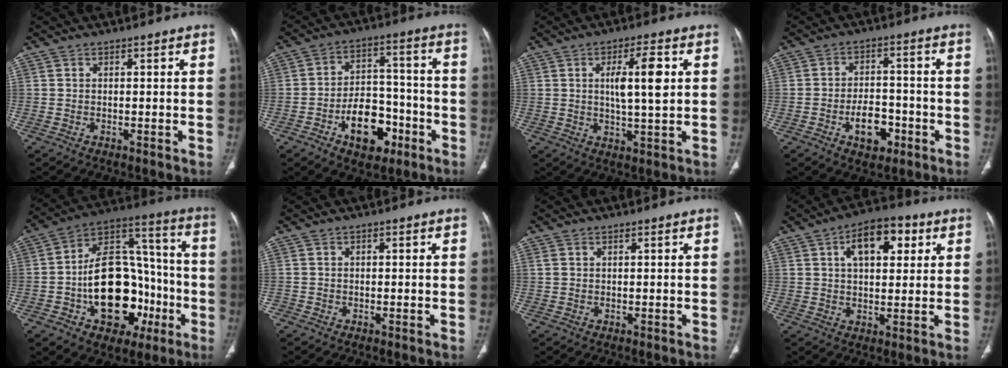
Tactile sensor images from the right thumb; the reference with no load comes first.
{"total": 12.8, "force": [-5.9, 8.0, 8.1], "torque": [-0.093, 0.046, -0.089]}
{"total": 8.4, "force": [1.7, 2.1, 7.9], "torque": [-0.131, -0.005, 0.031]}
{"total": 8.0, "force": [-3.4, 4.8, 5.3], "torque": [-0.062, 0.025, -0.052]}
{"total": 24.8, "force": [-6.2, 15.9, 18.0], "torque": [-0.247, 0.054, -0.083]}
{"total": 0.6, "force": [-0.1, 0.5, 0.2], "torque": [0.005, 0.003, -0.003]}
{"total": 1.1, "force": [0.6, 0.6, 0.8], "torque": [-0.021, 0.009, 0.017]}
{"total": 11.8, "force": [4.2, 6.2, 9.0], "torque": [-0.112, 0.006, 0.062]}